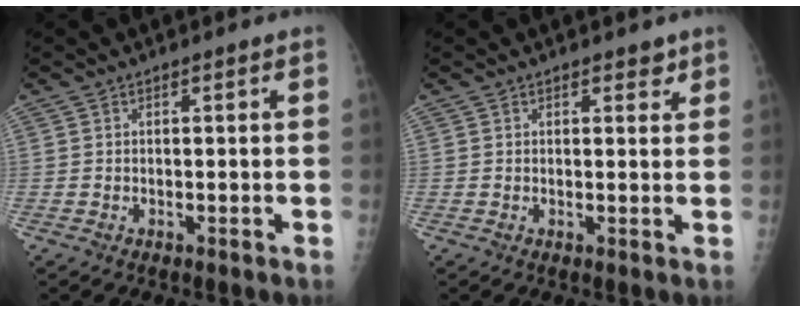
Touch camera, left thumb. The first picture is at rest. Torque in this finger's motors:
{"motor_torque": [-0.12, 0.02, -0.06, 0.15, 0.02]}